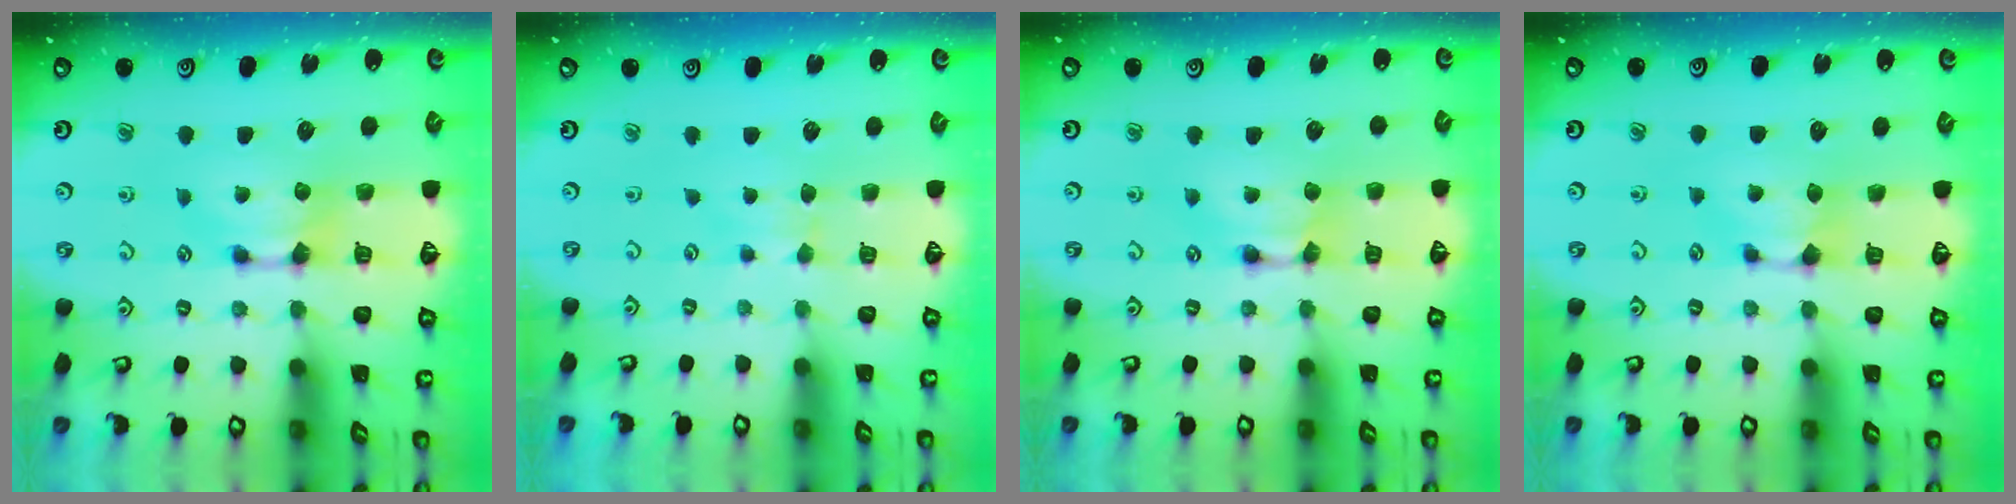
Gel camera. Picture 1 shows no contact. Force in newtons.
{"total": 2.6, "press": 2.6, "slide": 0.4}
{"total": 1.5, "press": 1.5, "slide": 0.2}
{"total": 0.9, "press": 0.6, "slide": 0.6}